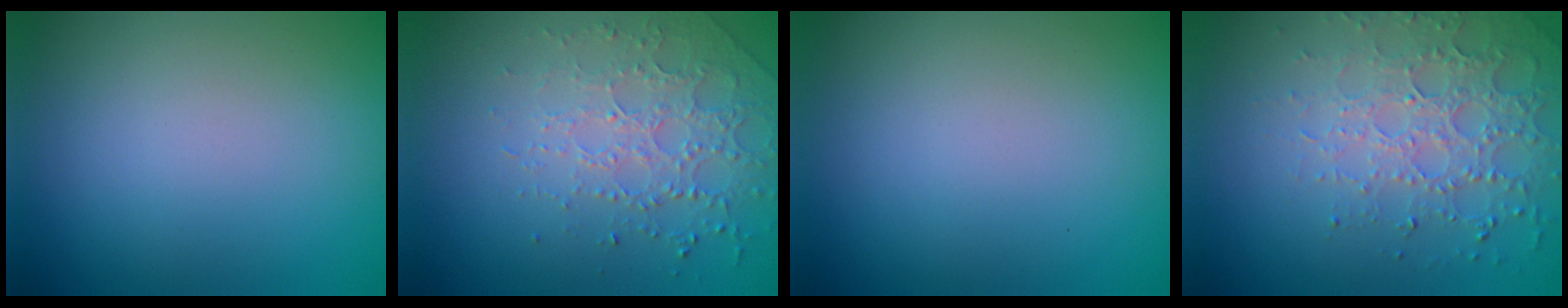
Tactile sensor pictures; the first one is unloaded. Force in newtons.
{"total": 2.6, "press": 2.4, "slide": 1.1}
{"total": 0.0}
{"total": 4.4, "press": 3.6, "slide": 2.6}